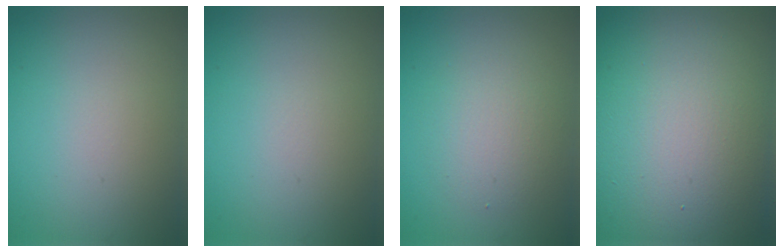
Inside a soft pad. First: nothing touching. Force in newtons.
{"total": 0.0}
{"total": 2.7, "press": 2.7, "slide": 0.3}
{"total": 19.1, "press": 19.1, "slide": 1.1}